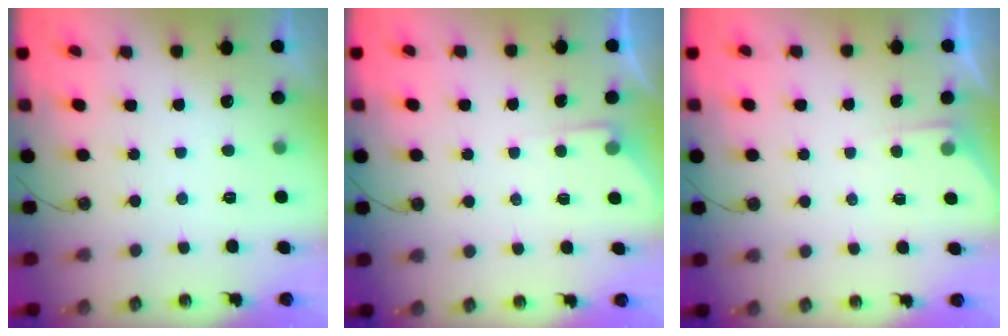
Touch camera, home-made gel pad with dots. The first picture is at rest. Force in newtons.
{"total": 3.6, "press": 3.6, "slide": 0.6}
{"total": 2.0, "press": 2.0, "slide": 0.3}